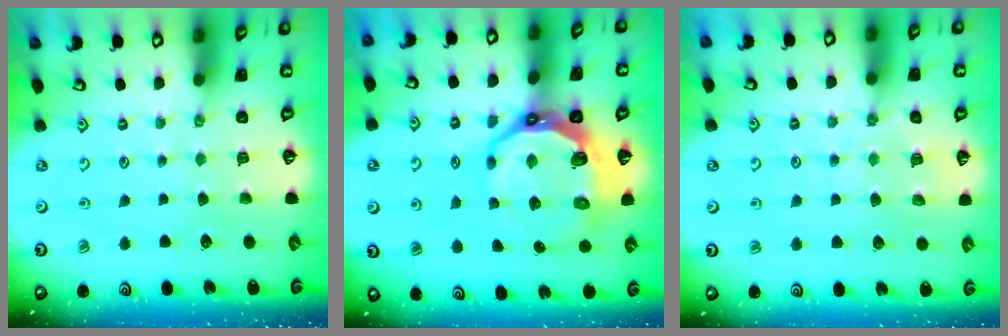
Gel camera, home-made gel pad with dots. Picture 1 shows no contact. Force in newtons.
{"total": 12.7, "press": 11.7, "slide": 5.0}
{"total": 6.0, "press": 5.9, "slide": 0.7}